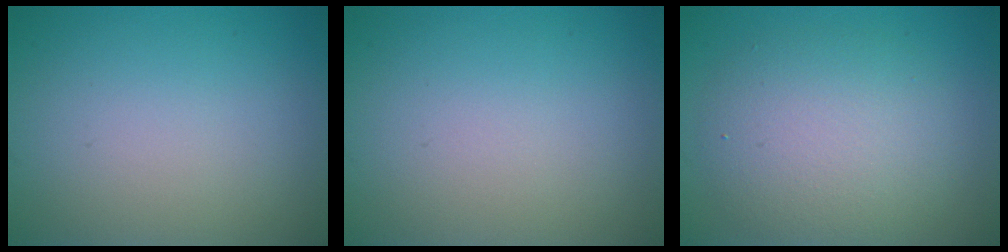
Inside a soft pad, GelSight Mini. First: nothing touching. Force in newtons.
{"total": 0.0}
{"total": 5.6, "press": 5.6, "slide": 0.2}